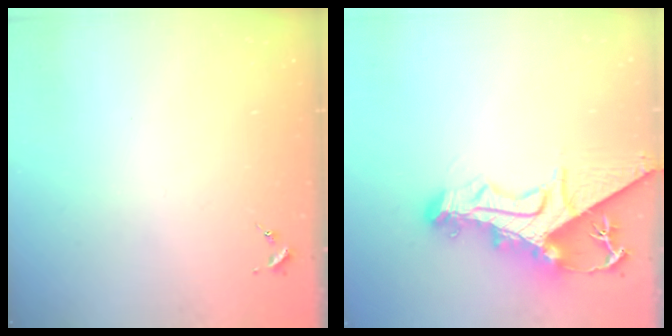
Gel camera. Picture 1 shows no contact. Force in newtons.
{"total": 19.0, "press": 18.9, "slide": 2.1}